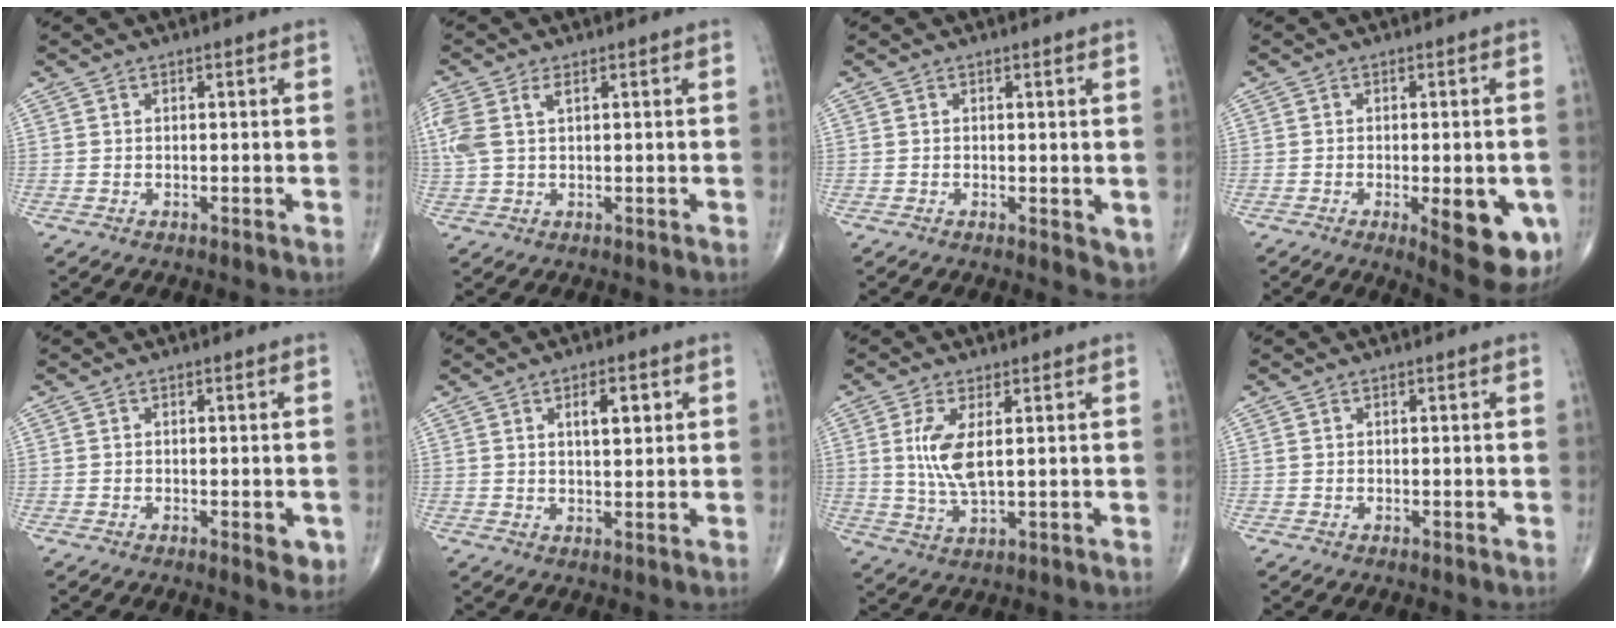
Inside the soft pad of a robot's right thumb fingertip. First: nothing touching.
{"total": 6.9, "force": [2.2, 3.5, 5.5], "torque": [-0.160, 0.019, 0.051]}
{"total": 3.2, "force": [-0.2, 1.5, 2.8], "torque": [-0.026, -0.008, -0.004]}
{"total": 12.2, "force": [-3.7, 4.3, 10.8], "torque": [-0.120, -0.010, -0.036]}
{"total": 3.0, "force": [-1.0, 1.2, 2.6], "torque": [-0.023, -0.003, -0.012]}
{"total": 4.6, "force": [1.7, 1.9, 3.8], "torque": [-0.050, -0.010, 0.025]}
{"total": 6.8, "force": [1.3, 2.3, 6.2], "torque": [-0.140, -0.016, 0.032]}
{"total": 0.0}